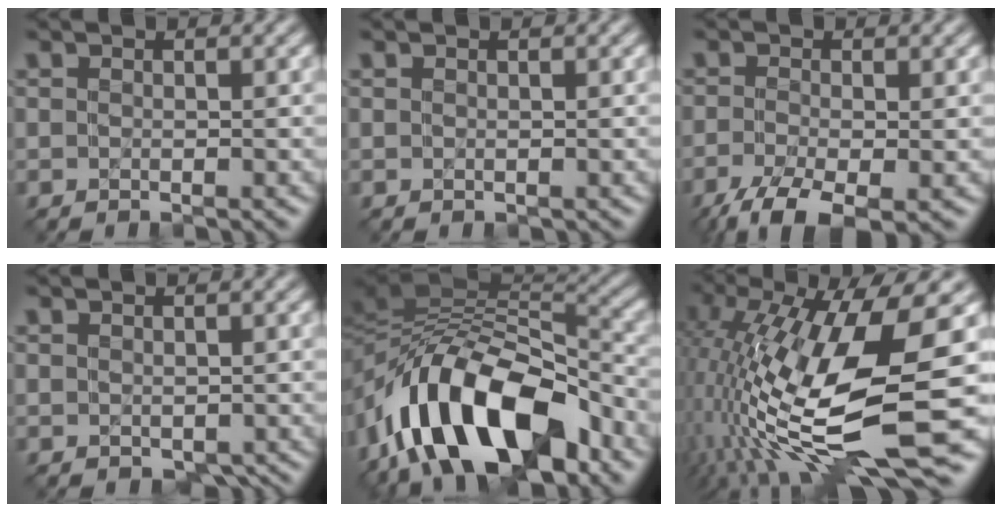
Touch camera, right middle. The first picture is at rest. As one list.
[{"total": 0.0}, {"total": 4.8, "force": [-3.1, 1.4, 3.4], "torque": [-0.075, -0.011, -0.062]}, {"total": 1.2, "force": [-0.4, 0.9, 0.7], "torque": [-0.010, -0.008, 0.003]}, {"total": 15.0, "force": [-7.8, 7.1, 10.6], "torque": [-0.178, 0.027, -0.146]}, {"total": 14.4, "force": [-3.6, 4.6, 13.2], "torque": [-0.261, -0.004, -0.061]}]